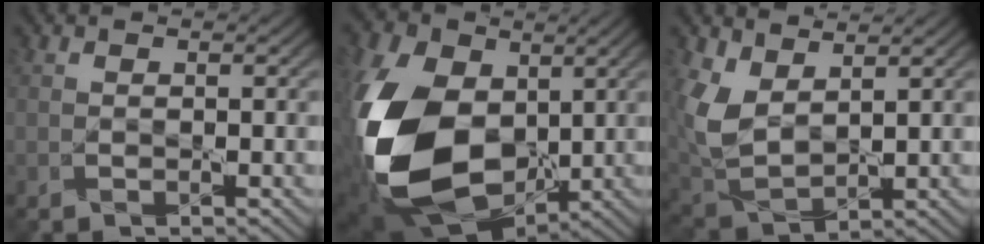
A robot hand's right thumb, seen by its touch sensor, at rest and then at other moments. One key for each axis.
{"total": 18.1, "fx": -0.4, "fy": 12.9, "fz": 12.6, "tx": -0.327, "ty": -0.043, "tz": -0.002}
{"total": 7.8, "fx": 3.4, "fy": 4.5, "fz": 5.4, "tx": -0.147, "ty": -0.007, "tz": 0.070}